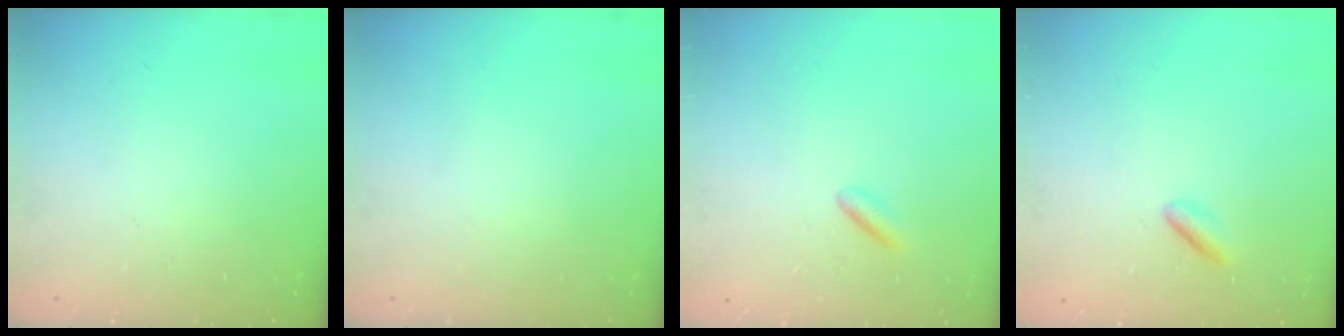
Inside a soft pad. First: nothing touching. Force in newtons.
{"total": 0.0}
{"total": 2.5, "press": 2.3, "slide": 1.0}
{"total": 1.5, "press": 1.3, "slide": 0.7}